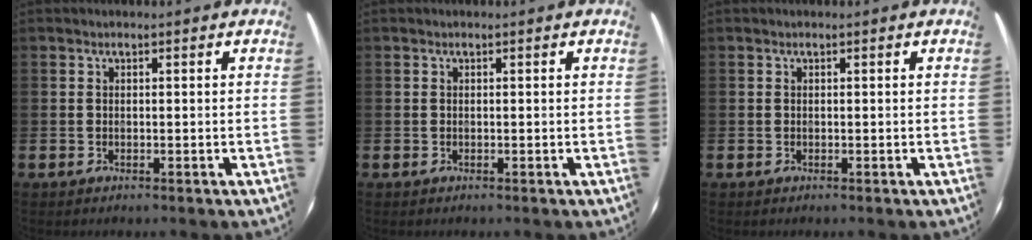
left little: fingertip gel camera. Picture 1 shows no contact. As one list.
[{"total": 0.0}, {"total": 0.0}]